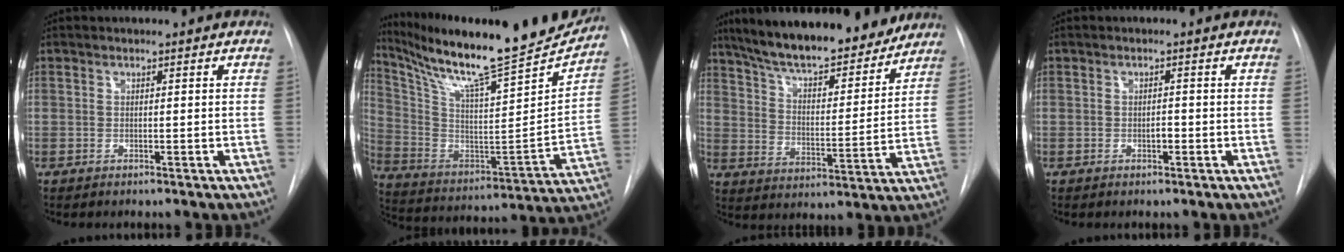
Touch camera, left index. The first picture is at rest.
{"total": 26.2, "force": [22.6, 2.1, 13.1], "torque": [-0.239, -0.044, 0.348]}
{"total": 20.6, "force": [17.6, 4.7, 9.7], "torque": [-0.157, 0.005, 0.266]}
{"total": 1.0, "force": [-0.4, 0.5, 0.8], "torque": [-0.012, 0.002, -0.007]}